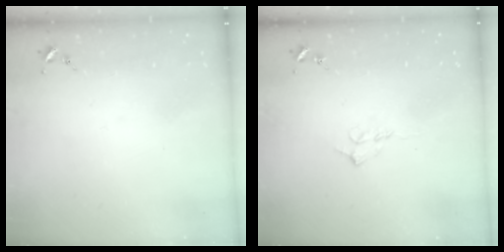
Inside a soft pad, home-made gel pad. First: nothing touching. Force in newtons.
{"total": 7.3, "press": 7.2, "slide": 0.8}